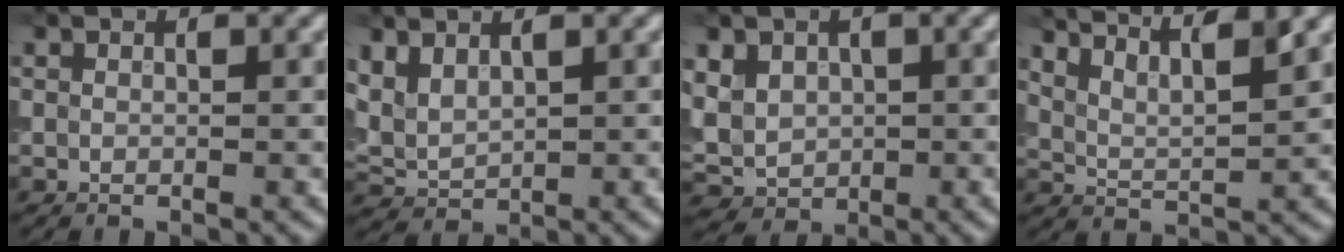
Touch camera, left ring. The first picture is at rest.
{"total": 2.9, "force": [1.6, 1.7, 1.7], "torque": [-0.043, 0.001, 0.034]}
{"total": 4.4, "force": [1.0, 3.8, 2.1], "torque": [-0.055, 0.010, 0.013]}
{"total": 7.5, "force": [5.8, 2.1, 4.3], "torque": [-0.065, 0.029, 0.067]}